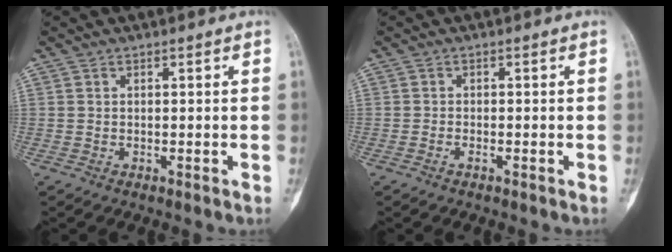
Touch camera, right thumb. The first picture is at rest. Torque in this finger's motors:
{"motor_torque": [-0.32, -0.01, -0.07, 0.05, -0.04]}